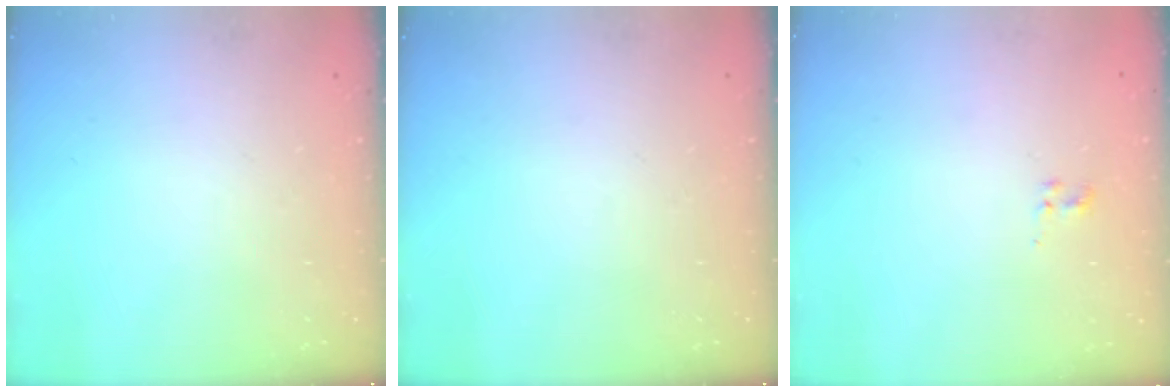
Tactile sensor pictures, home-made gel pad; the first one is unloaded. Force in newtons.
{"total": 0.0}
{"total": 1.5, "press": 1.3, "slide": 0.9}